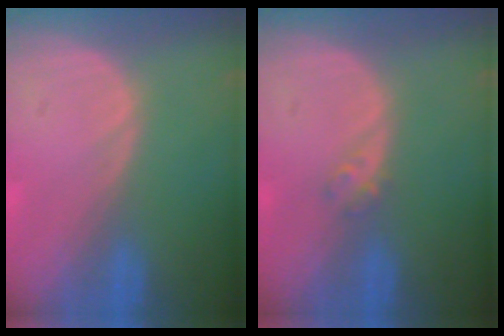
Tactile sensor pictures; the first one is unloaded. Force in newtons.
{"total": 1.6, "press": 1.4, "slide": 0.8}